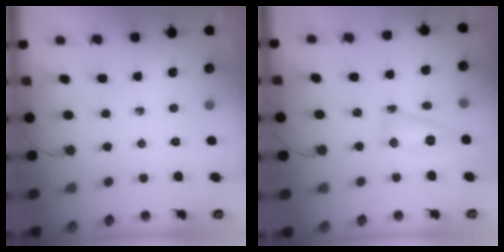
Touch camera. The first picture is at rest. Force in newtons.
{"total": 6.3, "press": 6.2, "slide": 1.1}